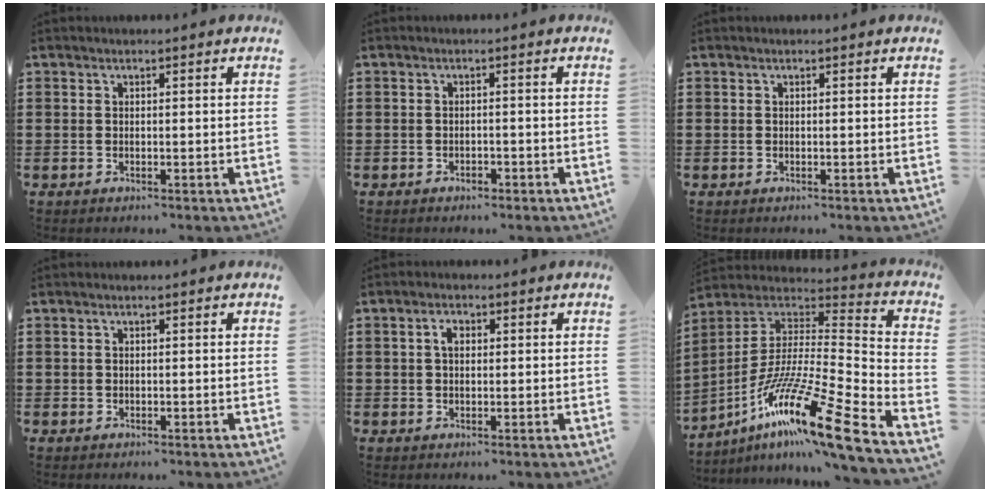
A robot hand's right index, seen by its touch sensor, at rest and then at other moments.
{"total": 1.2, "force": [-1.1, 0.3, 0.2], "torque": [-0.009, -0.002, -0.024]}
{"total": 0.0}
{"total": 0.0}
{"total": 1.9, "force": [0.3, 1.2, 1.5], "torque": [-0.031, 0.008, 0.004]}
{"total": 18.1, "force": [-11.9, 1.5, 13.5], "torque": [-0.247, 0.007, -0.219]}